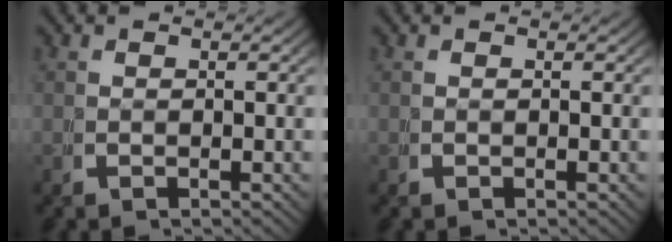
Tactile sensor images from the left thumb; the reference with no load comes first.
{"total": 0.0}